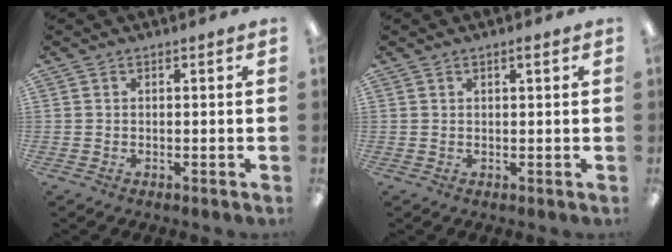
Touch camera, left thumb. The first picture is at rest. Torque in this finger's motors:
{"motor_torque": [-0.15, -0.01, -0.13, -0.13, 0.05]}